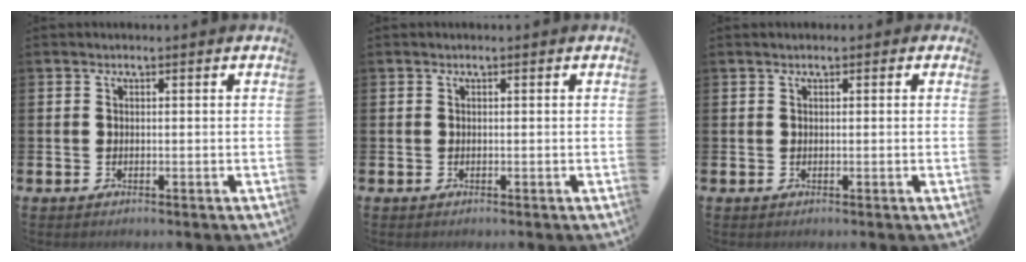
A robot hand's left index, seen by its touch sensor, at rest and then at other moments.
{"total": 0.0}
{"total": 0.8, "force": [0.4, 0.5, 0.4], "torque": [-0.006, 0.006, 0.006]}